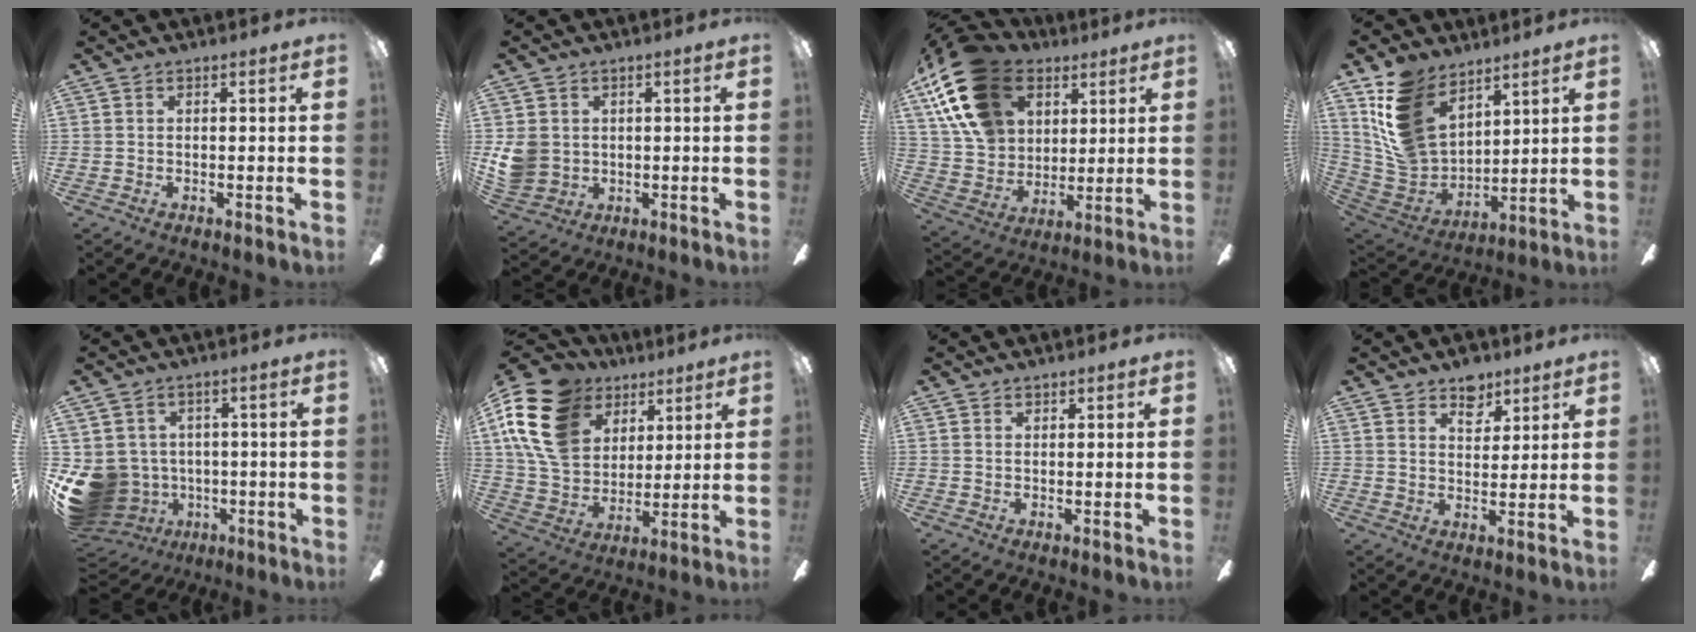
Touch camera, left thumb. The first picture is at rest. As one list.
[{"total": 7.4, "force": [1.2, 6.8, 2.8], "torque": [-0.067, 0.008, 0.027]}, {"total": 21.2, "force": [11.0, 14.3, 11.2], "torque": [-0.232, -0.035, 0.208]}, {"total": 16.1, "force": [9.5, 10.5, 7.7], "torque": [-0.198, -0.049, 0.184]}, {"total": 11.2, "force": [-2.1, 10.3, 4.1], "torque": [-0.118, 0.008, -0.031]}, {"total": 20.0, "force": [9.4, 14.2, 10.6], "torque": [-0.238, -0.029, 0.178]}, {"total": 0.9, "force": [0.8, 0.4, 0.0], "torque": [0.000, 0.000, 0.016]}, {"total": 6.2, "force": [4.6, 3.8, 1.7], "torque": [-0.011, -0.021, 0.078]}]